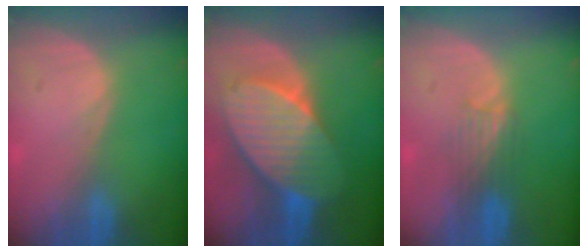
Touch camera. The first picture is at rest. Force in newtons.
{"total": 9.8, "press": 9.8, "slide": 0.4}
{"total": 3.5, "press": 3.2, "slide": 1.5}